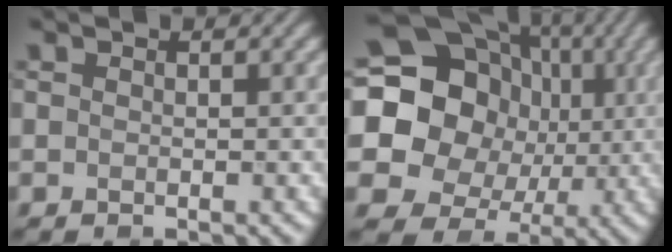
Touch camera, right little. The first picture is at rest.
{"total": 19.3, "force": [2.0, 17.3, 8.2], "torque": [-0.165, 0.030, -0.014]}